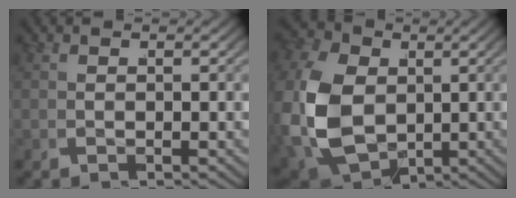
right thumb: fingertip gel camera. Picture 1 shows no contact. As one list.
[{"total": 10.8, "force": [-1.4, 8.5, 6.6], "torque": [-0.206, -0.057, -0.006]}]